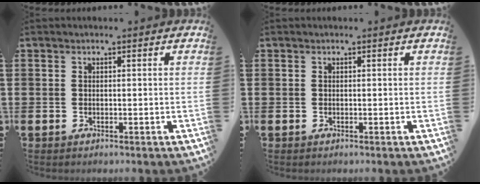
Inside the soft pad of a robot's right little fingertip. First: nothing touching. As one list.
[{"total": 0.0}]